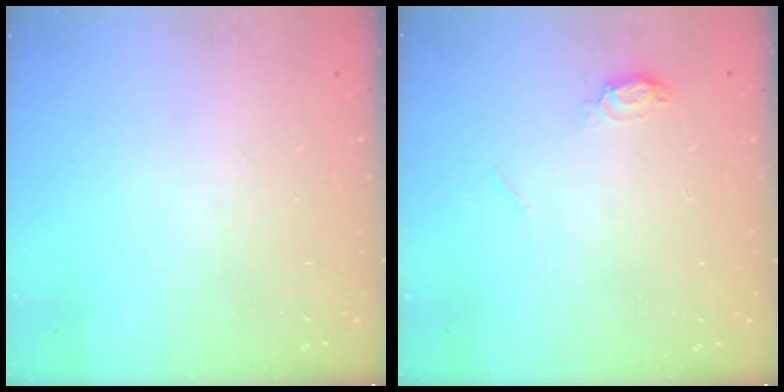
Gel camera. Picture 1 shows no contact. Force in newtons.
{"total": 5.6, "press": 5.5, "slide": 0.6}